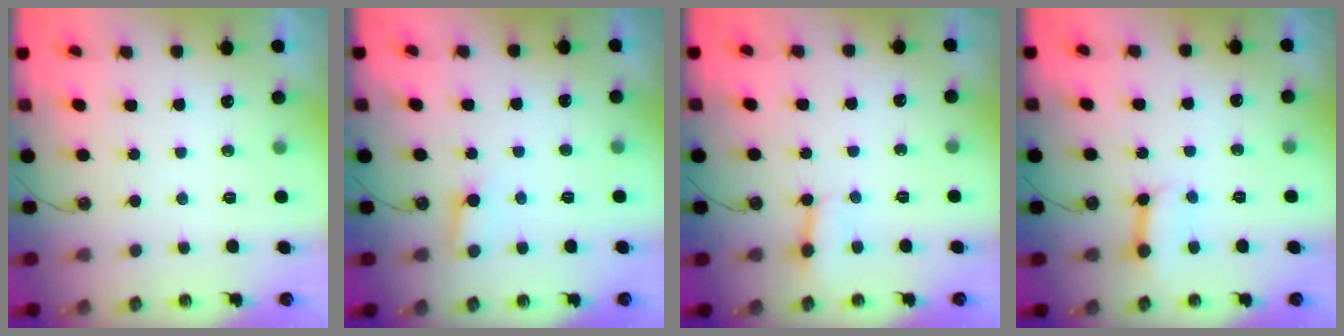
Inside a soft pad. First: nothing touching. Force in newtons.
{"total": 4.6, "press": 4.6, "slide": 0.4}
{"total": 2.8, "press": 2.8, "slide": 0.2}
{"total": 6.8, "press": 6.7, "slide": 0.9}